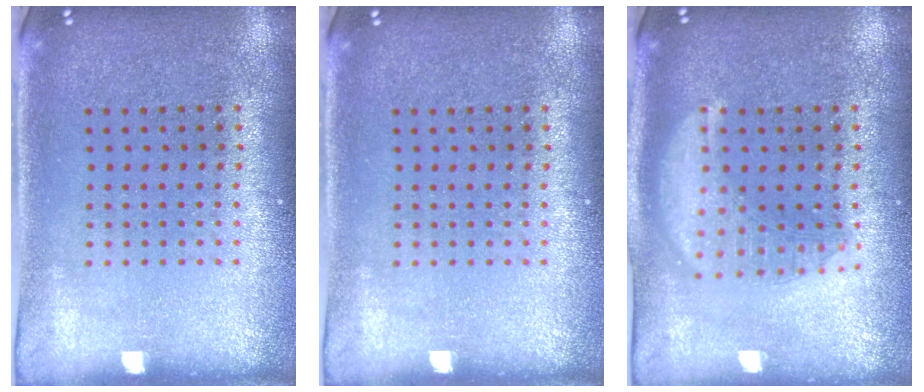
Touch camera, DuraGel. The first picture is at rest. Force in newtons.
{"total": 0.0}
{"total": 2.9, "press": 2.9, "slide": 0.3}